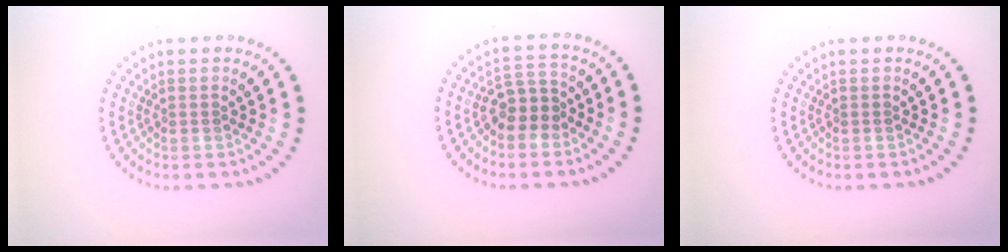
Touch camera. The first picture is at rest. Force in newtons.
{"total": 2.8, "press": 2.5, "slide": 1.3}
{"total": 0.0}